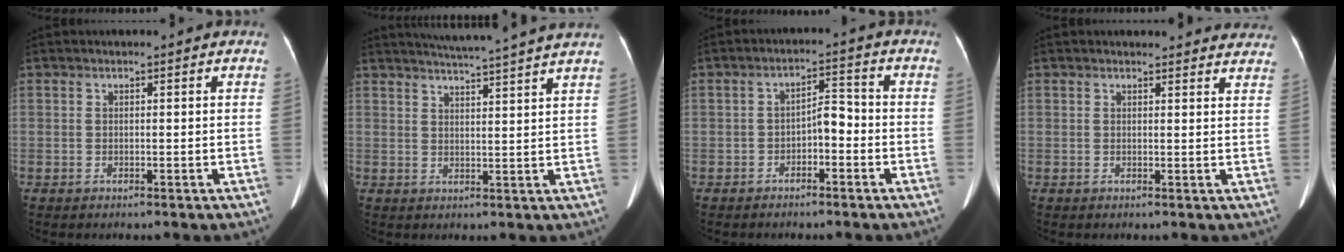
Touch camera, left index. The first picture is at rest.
{"total": 12.8, "force": [11.6, -1.5, 5.2], "torque": [-0.087, -0.008, 0.145]}
{"total": 3.7, "force": [-1.5, 1.5, 3.0], "torque": [-0.050, 0.020, -0.027]}
{"total": 11.2, "force": [10.7, 2.5, 2.1], "torque": [0.008, -0.005, 0.094]}